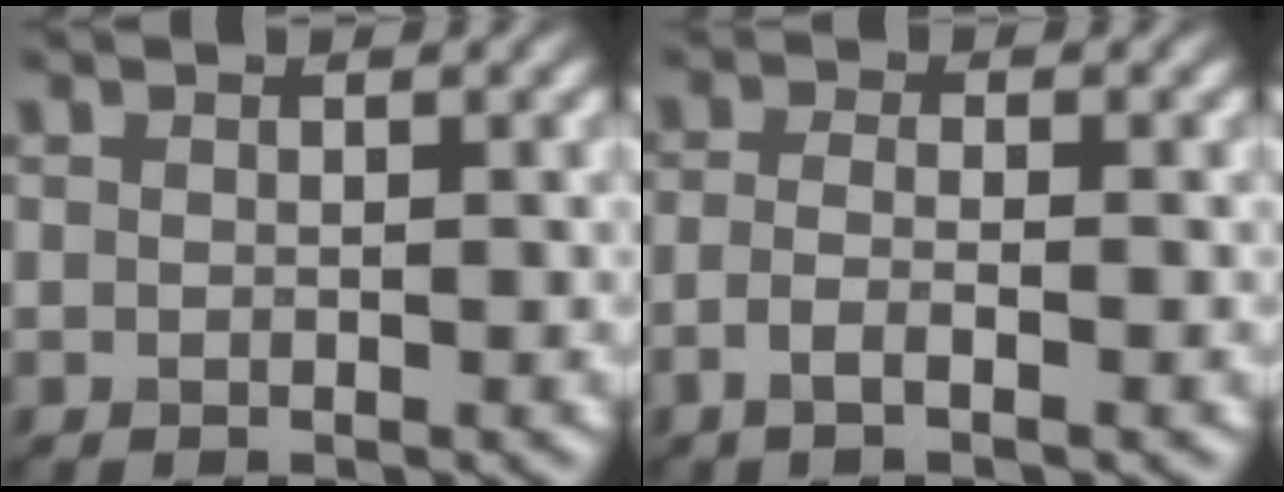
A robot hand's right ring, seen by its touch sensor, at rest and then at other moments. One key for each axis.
{"total": 2.3, "fx": -1.0, "fy": 0.7, "fz": 1.9, "tx": -0.039, "ty": -0.003, "tz": -0.026}